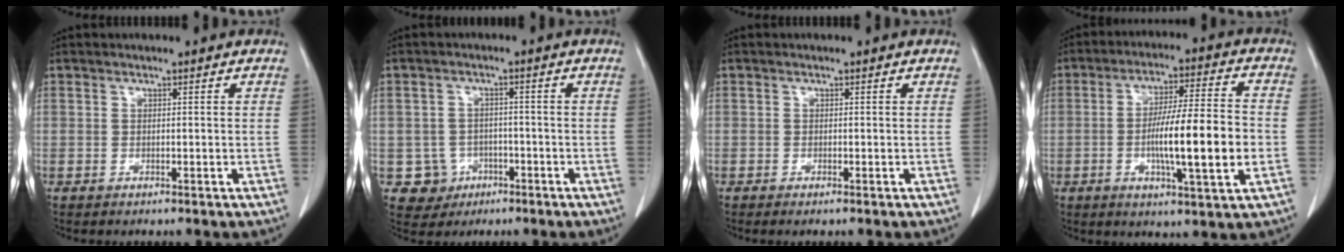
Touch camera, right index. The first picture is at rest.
{"total": 5.0, "force": [-1.5, 4.8, 0.2], "torque": [0.002, 0.012, -0.017]}
{"total": 0.6, "force": [-0.2, 0.1, 0.6], "torque": [-0.016, -0.003, -0.002]}
{"total": 13.9, "force": [-2.5, 0.8, 13.6], "torque": [-0.230, -0.002, -0.043]}